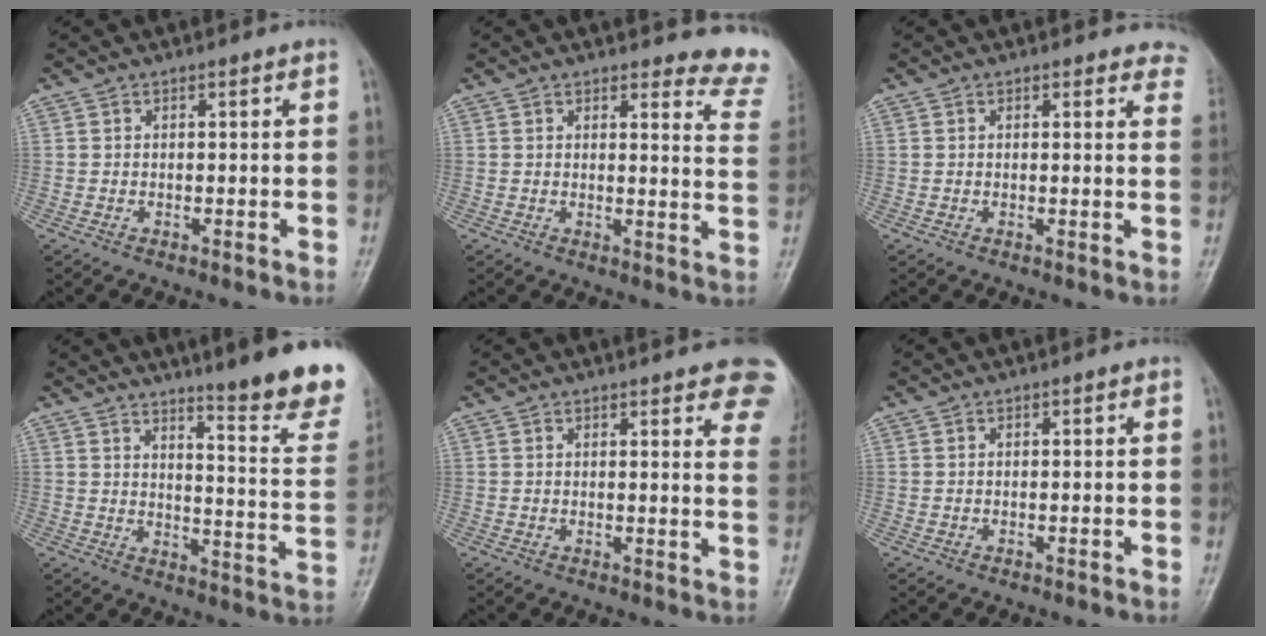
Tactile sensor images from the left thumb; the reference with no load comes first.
{"total": 10.4, "force": [10.3, 1.6, 0.5], "torque": [0.041, -0.114, 0.075]}
{"total": 5.9, "force": [5.4, 2.1, 1.1], "torque": [0.027, -0.020, 0.031]}
{"total": 17.9, "force": [13.3, 2.0, 11.8], "torque": [-0.121, -0.106, 0.171]}
{"total": 12.5, "force": [9.1, 3.2, 8.1], "torque": [-0.069, -0.031, 0.088]}
{"total": 0.0}